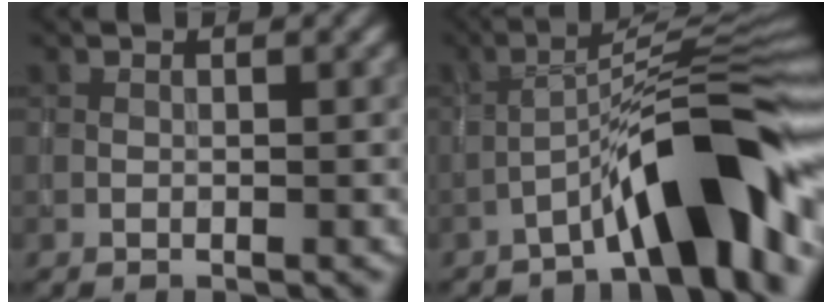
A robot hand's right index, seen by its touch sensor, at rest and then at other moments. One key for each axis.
{"total": 10.3, "fx": -5.5, "fy": 1.9, "fz": 8.6, "tx": -0.116, "ty": 0.032, "tz": -0.093}